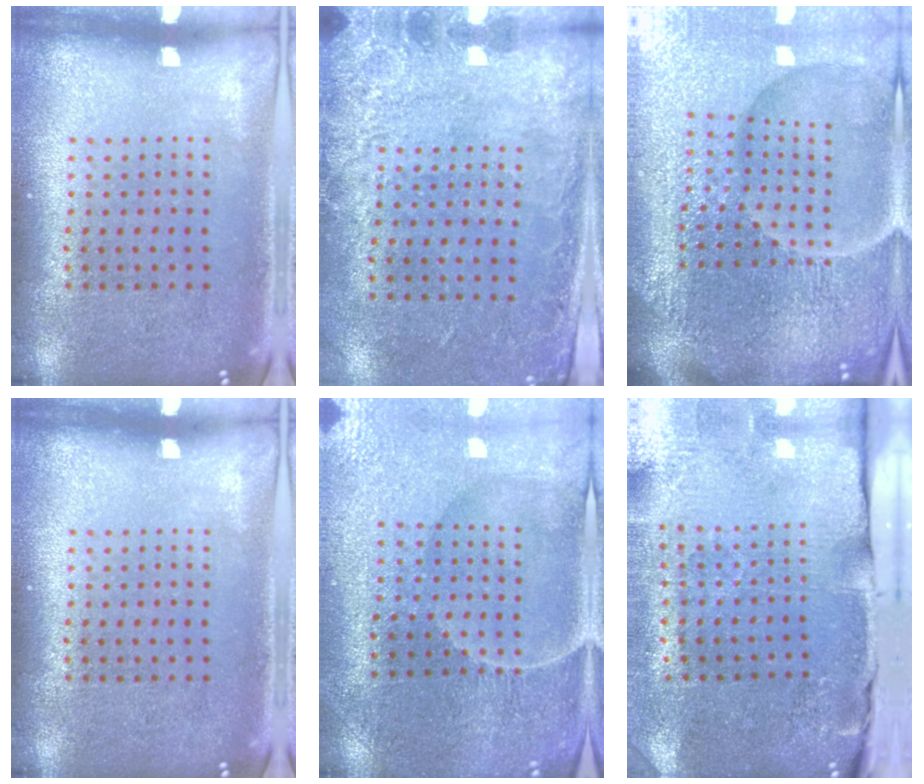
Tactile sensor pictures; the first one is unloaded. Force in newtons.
{"total": 2.7, "press": 1.9, "slide": 1.9}
{"total": 7.3, "press": 6.4, "slide": 3.5}
{"total": 0.0}
{"total": 1.3, "press": 1.2, "slide": 0.3}
{"total": 4.9, "press": 3.9, "slide": 2.9}